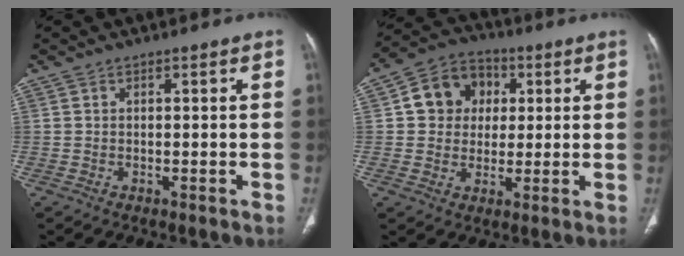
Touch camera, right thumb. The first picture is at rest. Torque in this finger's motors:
{"motor_torque": [0.58, 0.45, 1.09, 0.00, 0.12]}